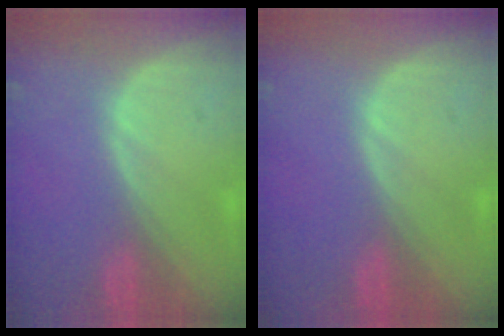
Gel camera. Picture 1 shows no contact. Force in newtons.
{"total": 0.0}